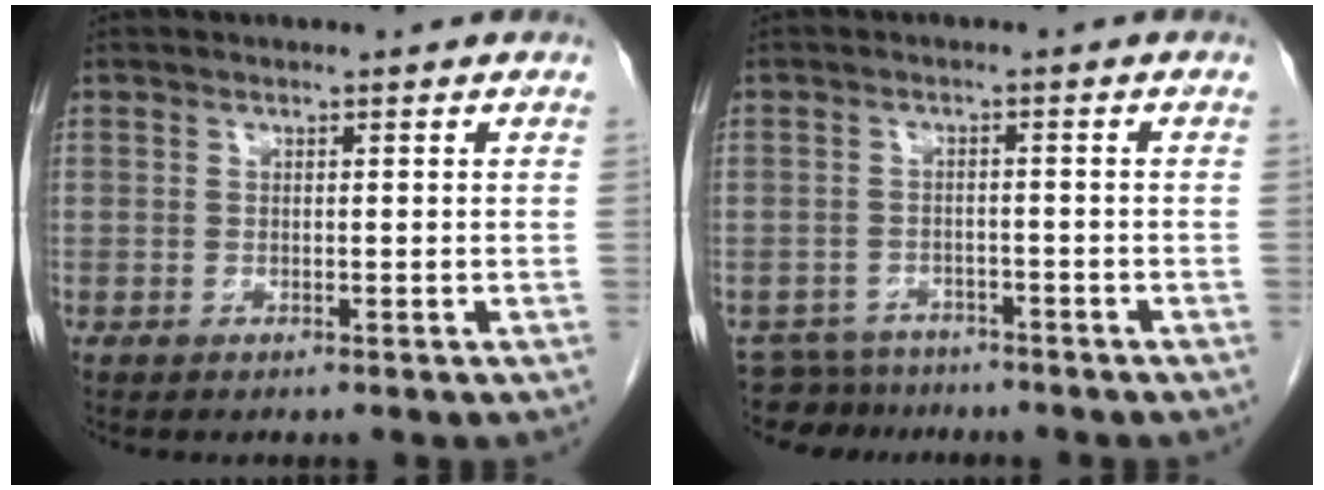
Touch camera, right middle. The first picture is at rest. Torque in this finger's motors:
{"motor_torque": [-0.45, -0.19, -0.14, -0.05]}